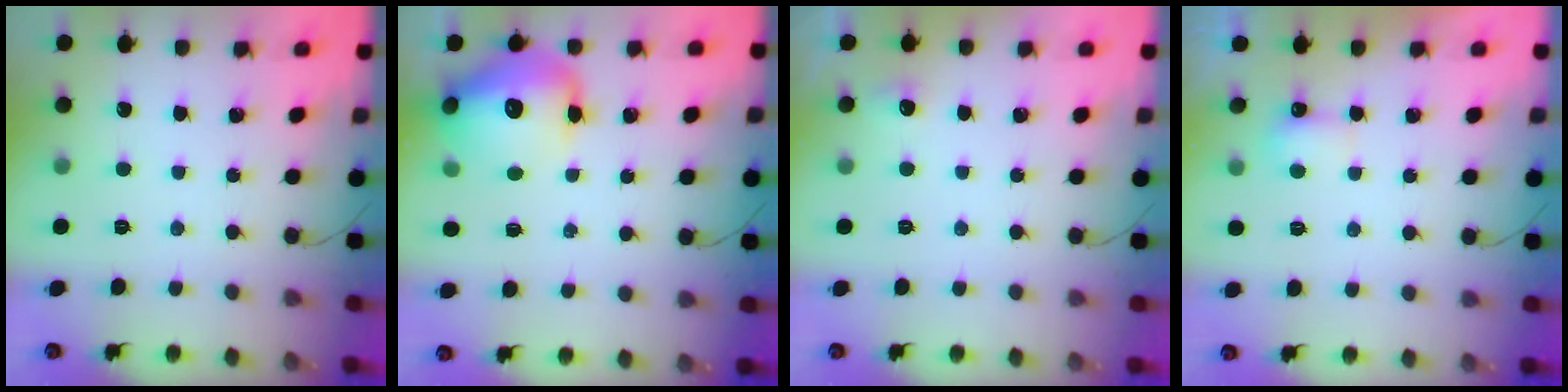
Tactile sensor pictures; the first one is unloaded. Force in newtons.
{"total": 16.3, "press": 15.9, "slide": 3.7}
{"total": 4.0, "press": 3.6, "slide": 1.8}
{"total": 4.0, "press": 3.9, "slide": 0.8}